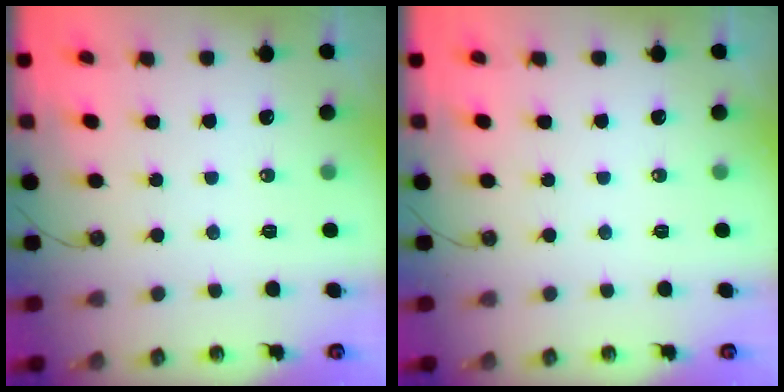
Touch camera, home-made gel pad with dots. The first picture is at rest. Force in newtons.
{"total": 0.0}